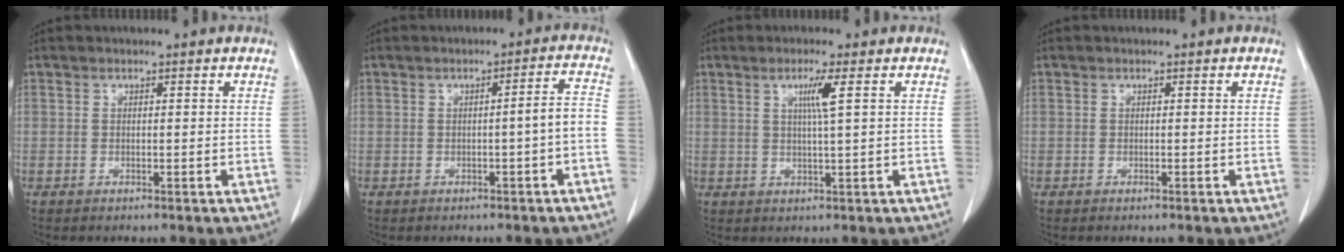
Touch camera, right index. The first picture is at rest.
{"total": 3.7, "force": [-1.2, -0.2, 3.5], "torque": [-0.044, 0.011, -0.017]}
{"total": 3.6, "force": [1.2, -0.7, 3.3], "torque": [-0.063, -0.003, 0.023]}
{"total": 0.0}